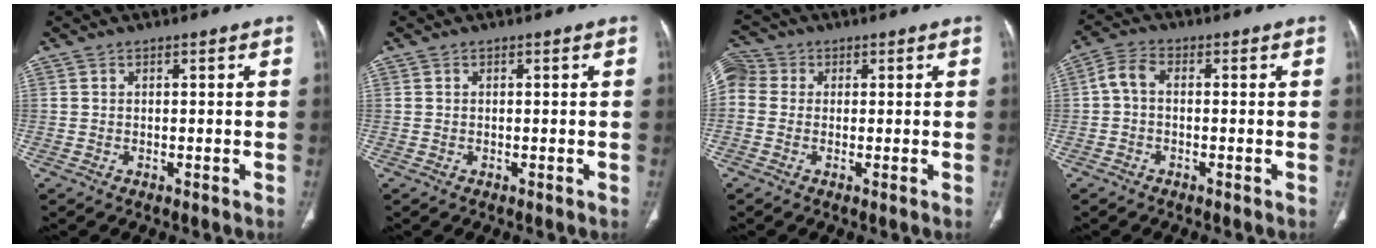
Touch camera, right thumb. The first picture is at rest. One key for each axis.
{"total": 0.0}
{"total": 6.2, "fx": 0.5, "fy": 5.3, "fz": 3.1, "tx": -0.070, "ty": 0.015, "tz": 0.001}
{"total": 4.2, "fx": -0.4, "fy": 2.6, "fz": 3.3, "tx": -0.062, "ty": 0.016, "tz": -0.014}